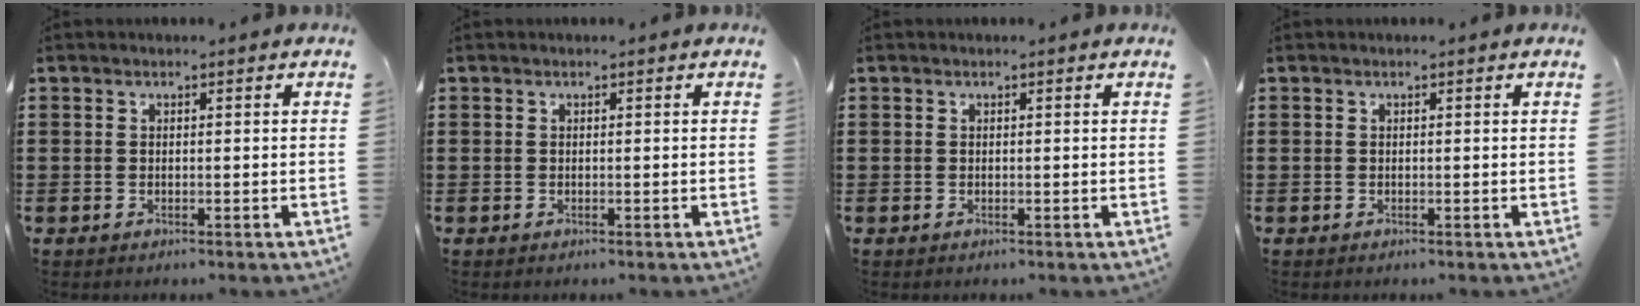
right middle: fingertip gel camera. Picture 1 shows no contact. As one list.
[{"total": 0.0}, {"total": 0.0}, {"total": 0.0}]